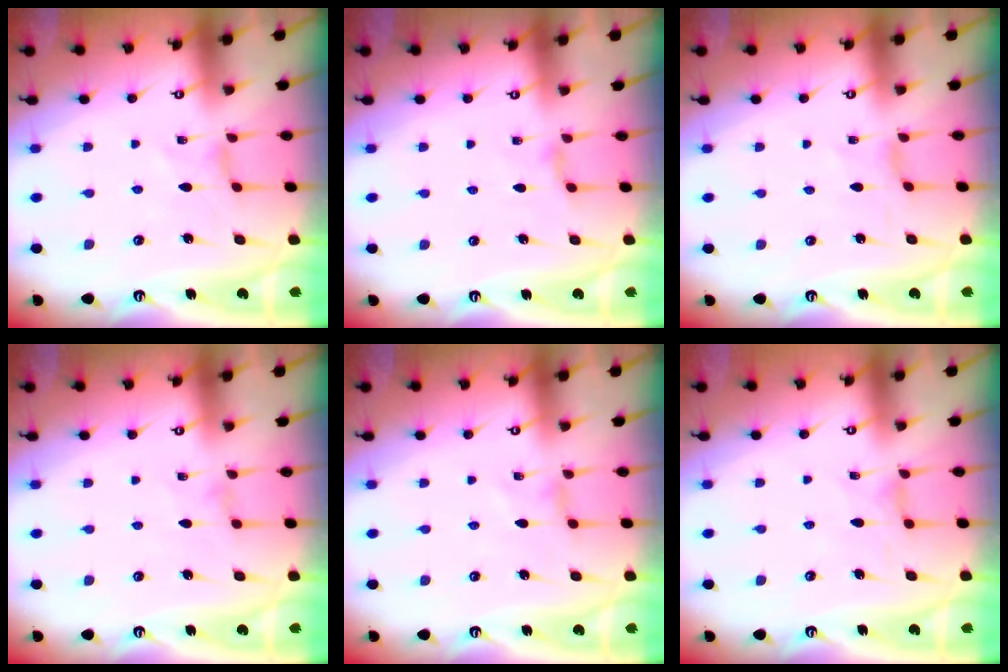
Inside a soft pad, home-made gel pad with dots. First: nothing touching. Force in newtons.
{"total": 2.7, "press": 2.6, "slide": 0.5}
{"total": 2.0, "press": 2.0, "slide": 0.4}
{"total": 0.8, "press": 0.8, "slide": 0.2}
{"total": 0.0}
{"total": 1.4, "press": 1.4, "slide": 0.2}